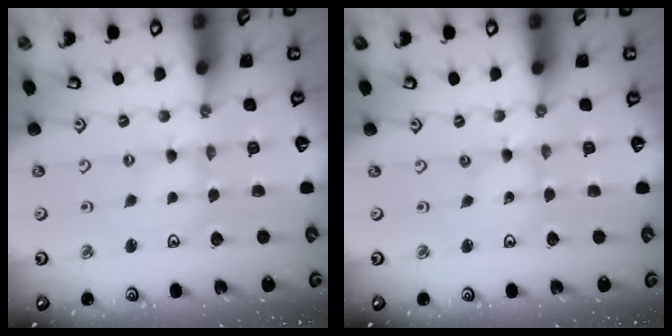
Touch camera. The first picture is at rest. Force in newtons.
{"total": 0.0}